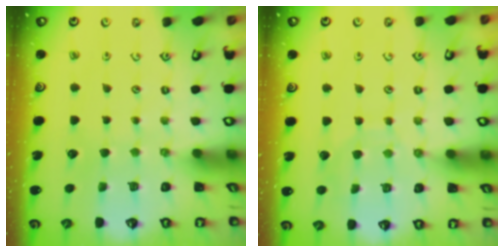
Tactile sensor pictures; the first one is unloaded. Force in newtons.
{"total": 6.3, "press": 6.3, "slide": 0.6}